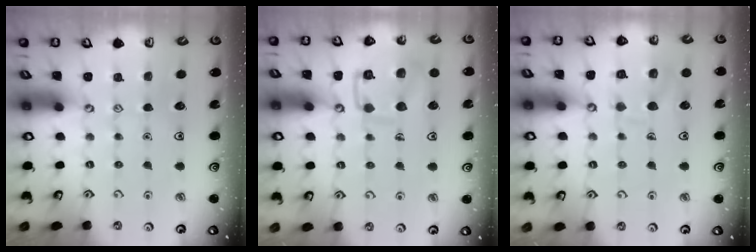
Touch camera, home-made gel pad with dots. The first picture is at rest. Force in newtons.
{"total": 12.0, "press": 12.0, "slide": 0.6}
{"total": 10.7, "press": 10.6, "slide": 0.9}